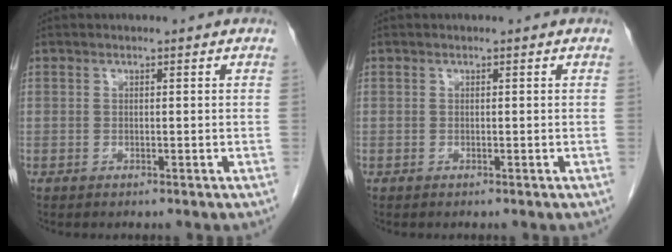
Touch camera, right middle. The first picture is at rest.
{"total": 0.0}